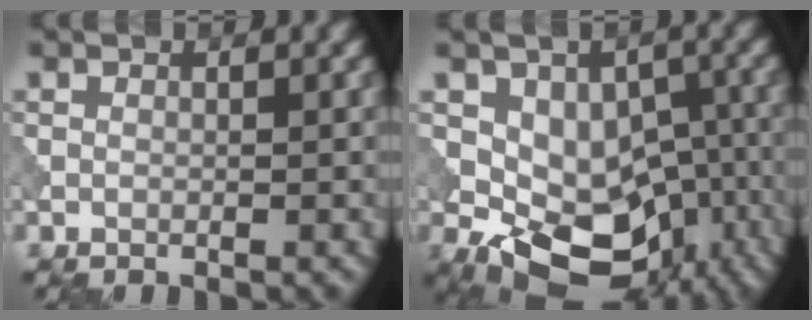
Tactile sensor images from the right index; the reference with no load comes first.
{"total": 12.1, "force": [-3.5, 7.9, 8.5], "torque": [-0.115, -0.009, -0.046]}